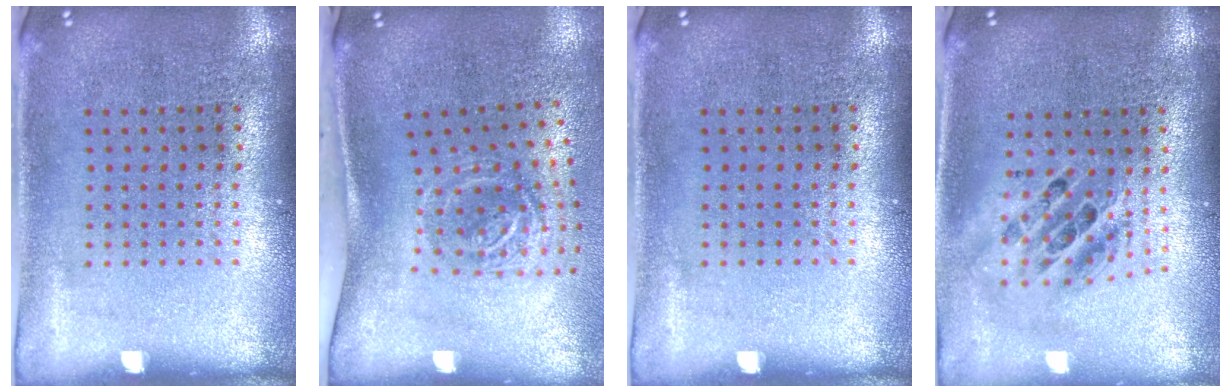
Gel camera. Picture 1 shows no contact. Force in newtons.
{"total": 2.0, "press": 1.3, "slide": 1.6}
{"total": 0.0}
{"total": 1.8, "press": 1.5, "slide": 1.1}